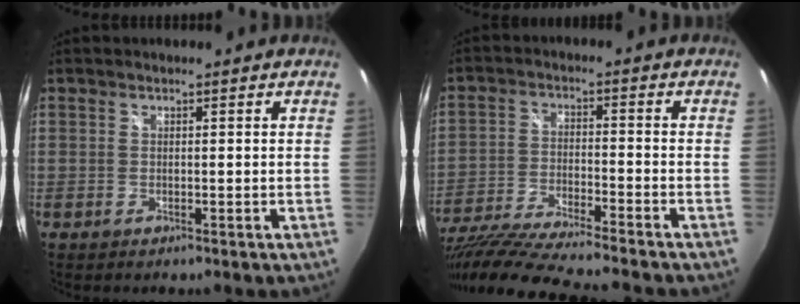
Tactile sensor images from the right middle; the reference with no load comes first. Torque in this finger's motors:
{"motor_torque": [1.06, -1.08, 0.44, 0.10]}